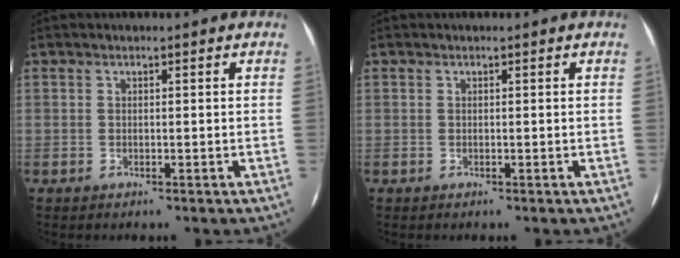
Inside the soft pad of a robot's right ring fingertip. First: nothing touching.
{"total": 0.0}